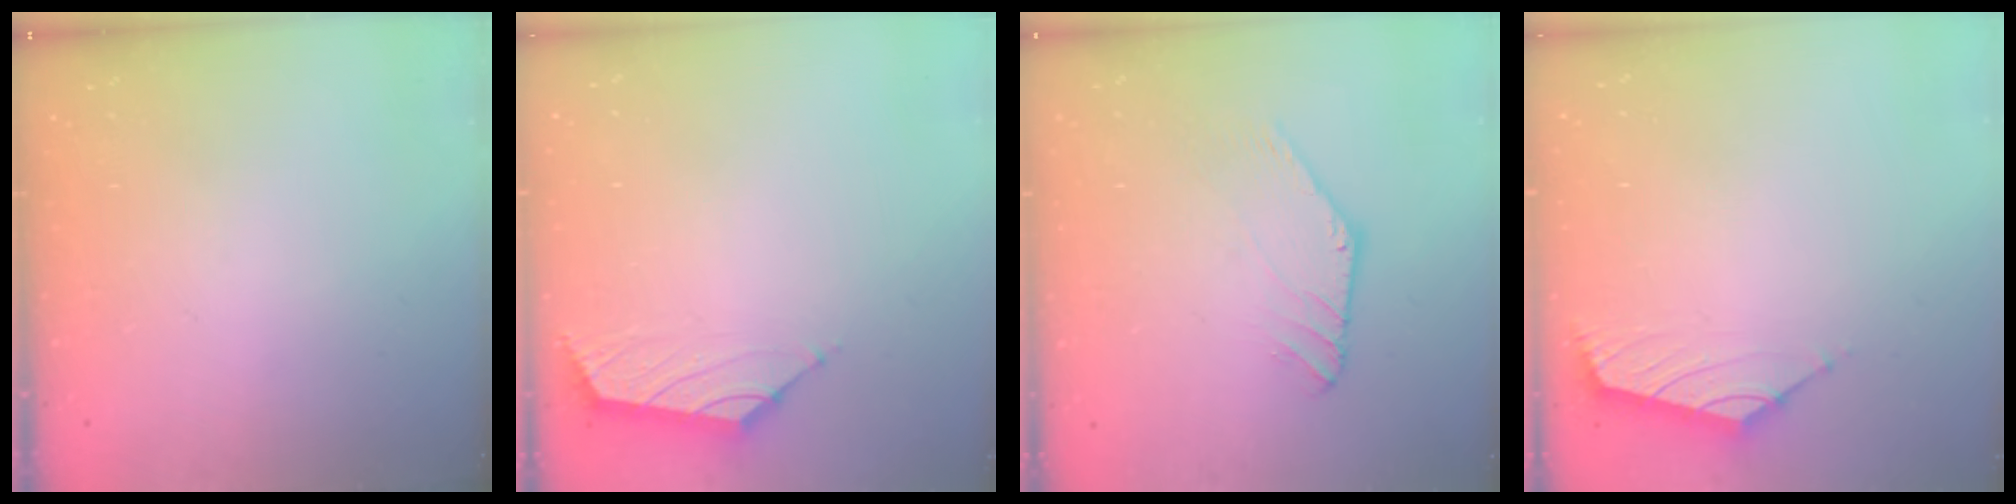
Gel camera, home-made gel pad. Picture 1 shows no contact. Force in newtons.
{"total": 1.7, "press": 1.6, "slide": 0.7}
{"total": 1.4, "press": 1.4, "slide": 0.0}
{"total": 1.6, "press": 1.4, "slide": 0.7}